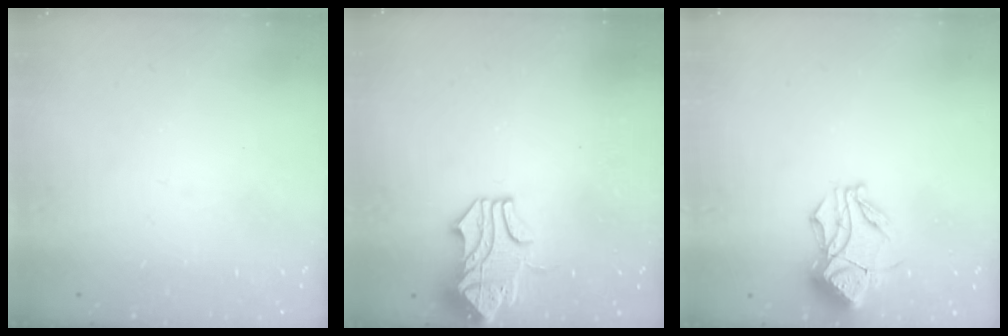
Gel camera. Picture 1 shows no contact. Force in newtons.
{"total": 1.6, "press": 0.9, "slide": 1.3}
{"total": 13.1, "press": 13.1, "slide": 0.2}